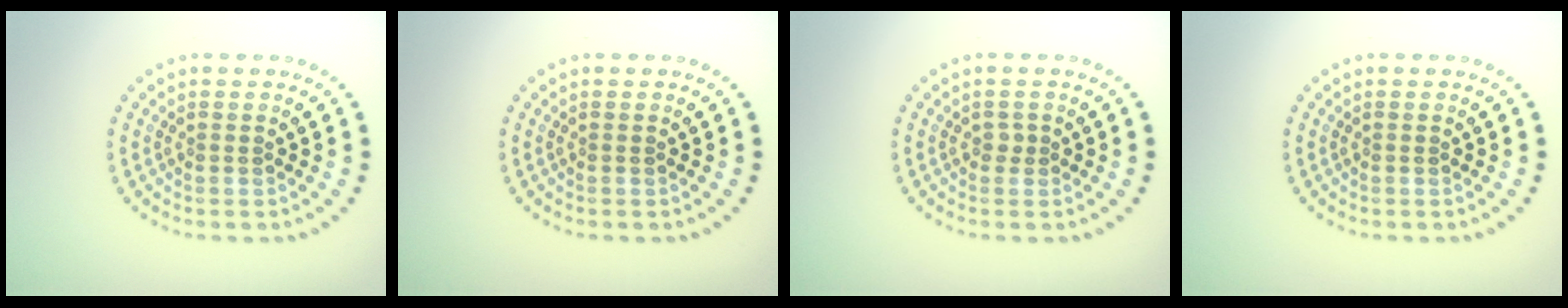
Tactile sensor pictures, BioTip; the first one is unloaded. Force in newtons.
{"total": 0.0}
{"total": 0.6, "press": 0.5, "slide": 0.3}
{"total": 0.0}